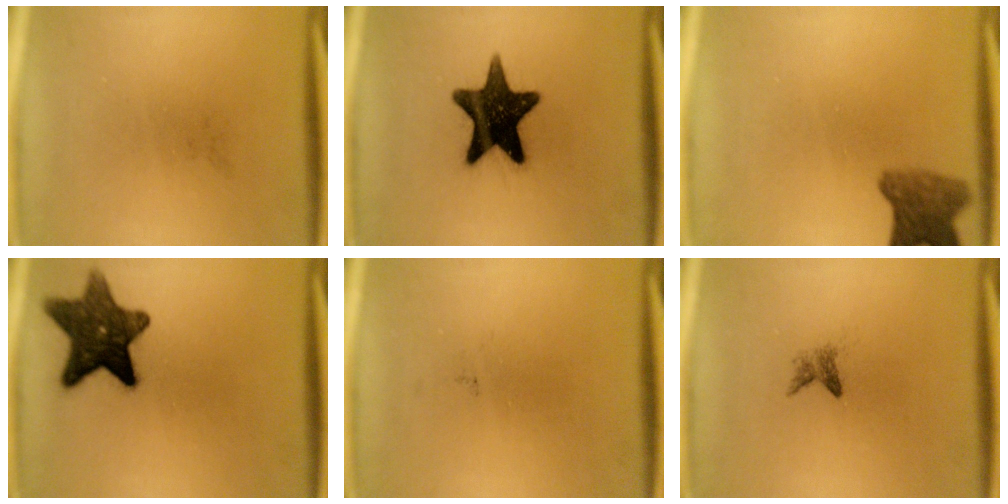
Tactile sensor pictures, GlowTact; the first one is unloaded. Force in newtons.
{"total": 16.2}
{"total": 5.6}
{"total": 12.4}
{"total": 0.0}
{"total": 1.4}